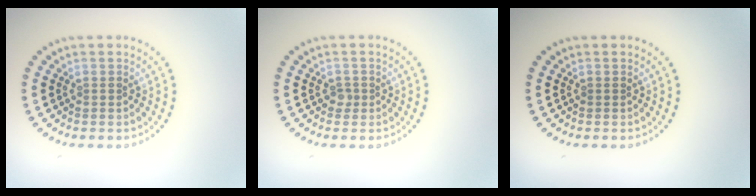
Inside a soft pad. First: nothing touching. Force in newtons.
{"total": 0.7, "press": 0.6, "slide": 0.5}
{"total": 0.0}